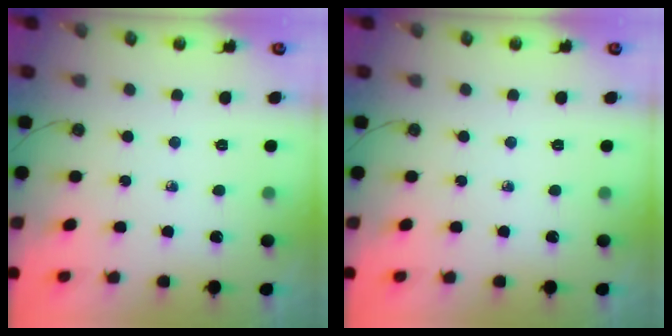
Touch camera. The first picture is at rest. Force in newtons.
{"total": 0.0}